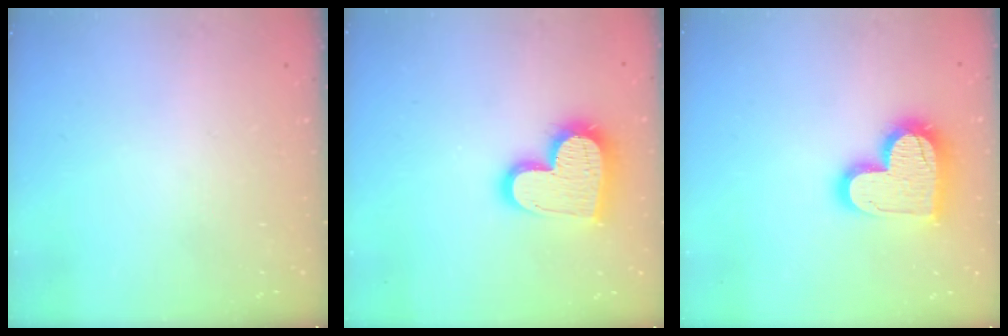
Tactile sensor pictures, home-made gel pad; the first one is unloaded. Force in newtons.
{"total": 18.2, "press": 18.1, "slide": 1.3}
{"total": 16.9, "press": 16.9, "slide": 1.3}